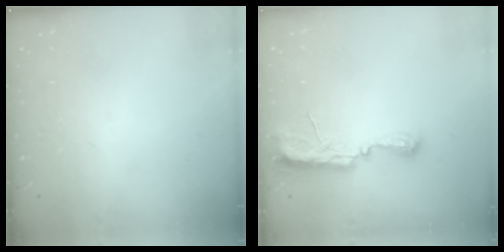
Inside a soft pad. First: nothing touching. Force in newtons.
{"total": 10.1, "press": 8.9, "slide": 4.8}